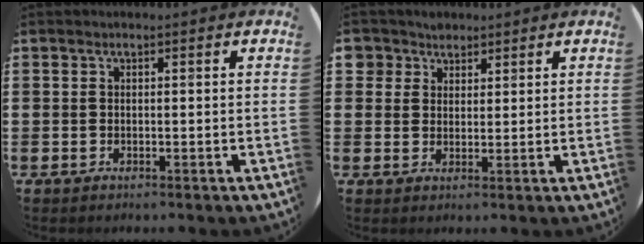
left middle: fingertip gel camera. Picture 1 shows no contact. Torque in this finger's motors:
{"motor_torque": [0.65, -0.53, 0.00, 0.00]}